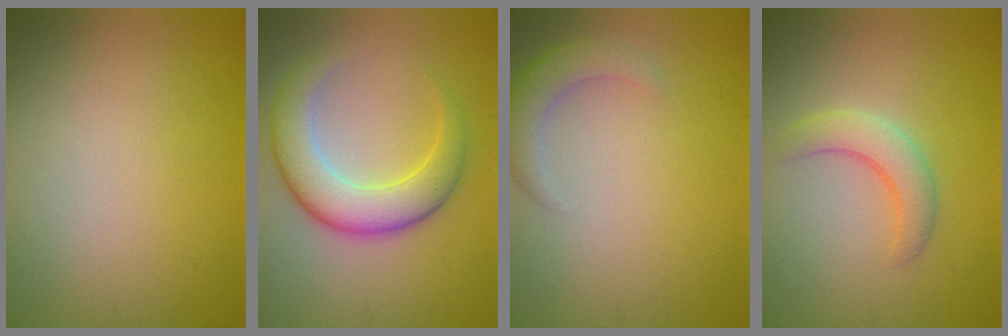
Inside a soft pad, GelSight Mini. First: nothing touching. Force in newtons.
{"total": 6.1, "press": 6.1, "slide": 0.1}
{"total": 2.8, "press": 2.8, "slide": 0.2}
{"total": 3.0, "press": 3.0, "slide": 0.3}